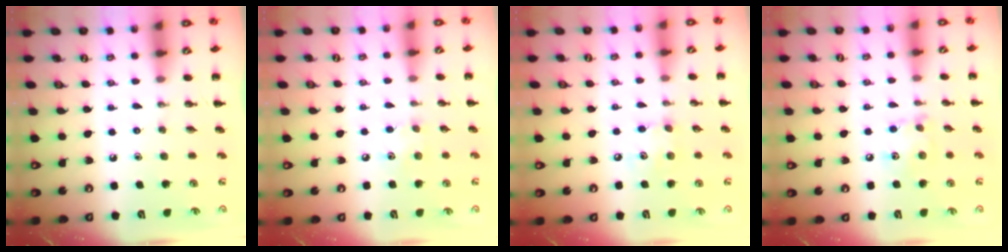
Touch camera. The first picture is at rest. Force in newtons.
{"total": 5.7, "press": 5.6, "slide": 1.5}
{"total": 5.0, "press": 5.0, "slide": 0.7}
{"total": 6.4, "press": 6.4, "slide": 0.3}